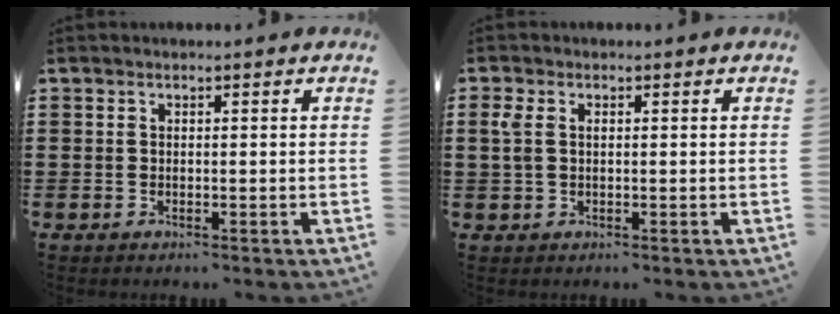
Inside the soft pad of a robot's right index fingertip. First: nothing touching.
{"total": 2.3, "force": [0.4, 1.4, 1.7], "torque": [-0.039, 0.007, 0.006]}